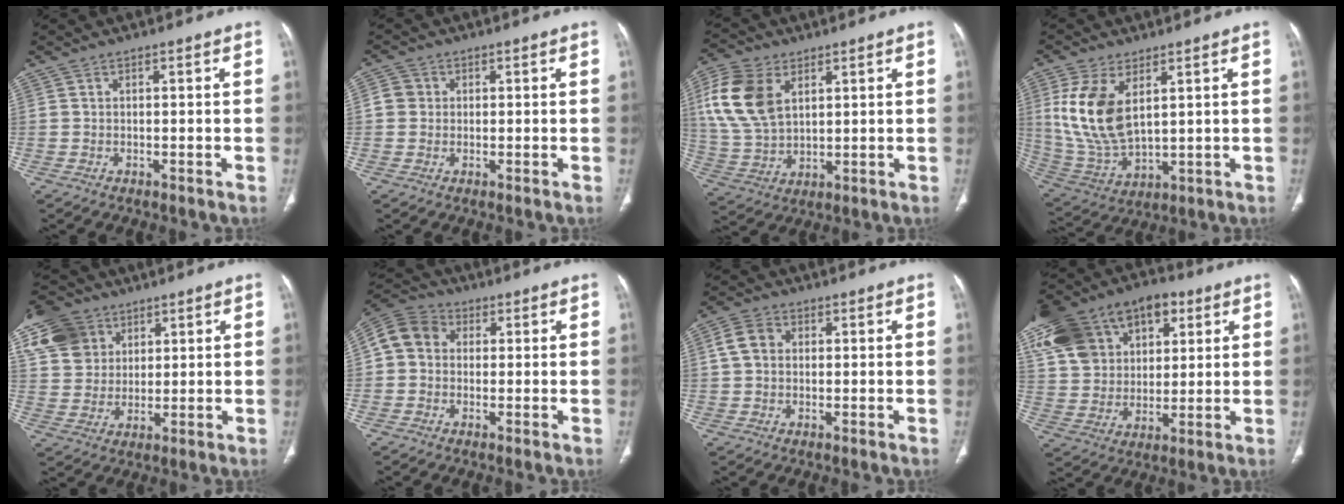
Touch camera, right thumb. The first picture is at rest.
{"total": 3.1, "force": [0.3, 2.9, 1.0], "torque": [-0.006, 0.006, 0.003]}
{"total": 14.3, "force": [5.0, 9.2, 9.8], "torque": [-0.202, -0.008, 0.107]}
{"total": 13.9, "force": [4.3, 7.4, 10.9], "torque": [-0.224, -0.017, 0.104]}
{"total": 11.9, "force": [5.6, 9.6, 4.5], "torque": [-0.070, -0.003, 0.111]}
{"total": 8.1, "force": [0.9, 6.8, 4.2], "torque": [-0.073, 0.025, 0.002]}
{"total": 5.3, "force": [1.0, 4.1, 3.2], "torque": [-0.057, 0.011, 0.017]}
{"total": 22.8, "force": [10.1, 15.5, 13.2], "torque": [-0.238, 0.028, 0.178]}